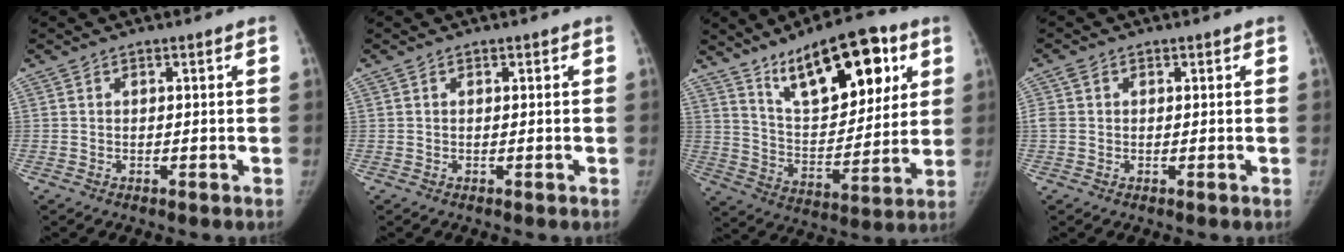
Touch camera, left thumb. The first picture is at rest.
{"total": 0.0}
{"total": 20.1, "force": [10.8, 8.7, 14.6], "torque": [-0.175, -0.046, 0.182]}
{"total": 2.3, "force": [0.3, 1.9, 1.3], "torque": [-0.034, 0.009, 0.006]}